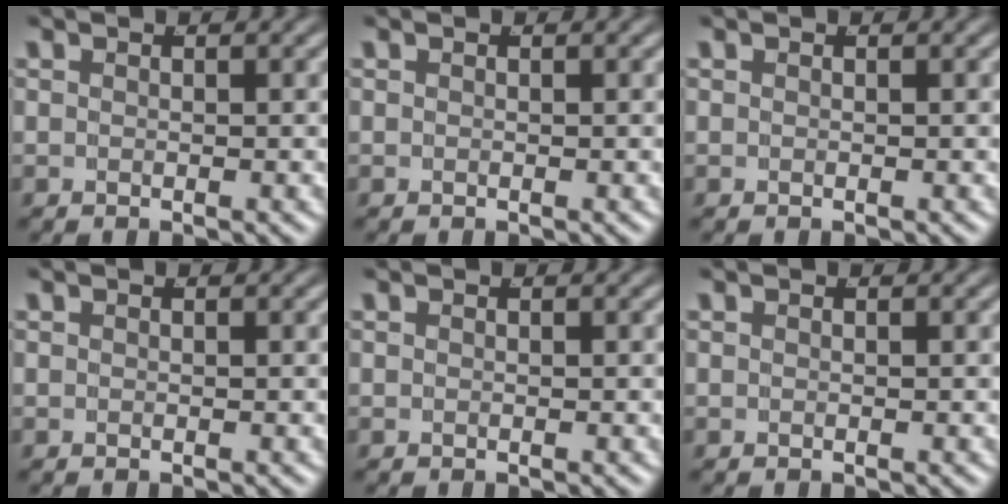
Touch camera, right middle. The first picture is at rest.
{"total": 0.0}
{"total": 0.0}
{"total": 0.0}
{"total": 0.0}
{"total": 0.0}